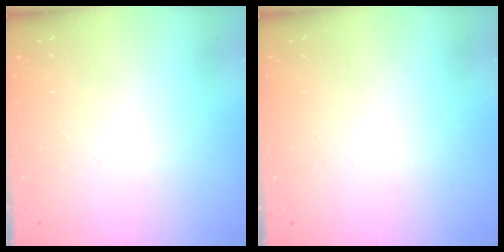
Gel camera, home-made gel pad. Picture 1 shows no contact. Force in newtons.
{"total": 0.0}